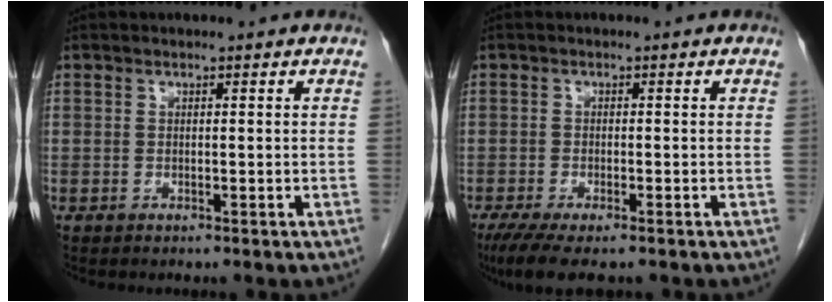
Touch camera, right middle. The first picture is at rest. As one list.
[{"total": 6.8, "force": [-5.0, 1.6, 4.2], "torque": [-0.067, -0.016, -0.080]}]